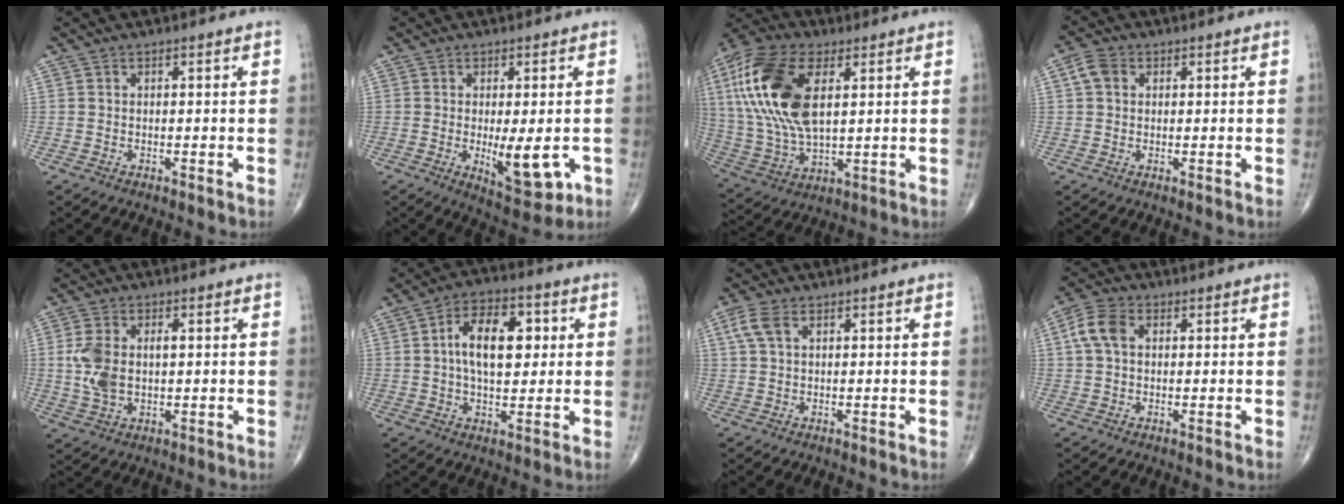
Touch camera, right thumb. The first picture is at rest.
{"total": 9.0, "force": [-1.7, 3.4, 8.2], "torque": [-0.108, -0.022, -0.016]}
{"total": 21.4, "force": [5.7, 10.8, 17.6], "torque": [-0.376, -0.006, 0.101]}
{"total": 3.4, "force": [1.0, 2.5, 2.1], "torque": [-0.047, 0.010, 0.018]}
{"total": 8.0, "force": [0.6, 4.8, 6.4], "torque": [-0.142, 0.008, 0.017]}
{"total": 12.2, "force": [2.0, 6.7, 10.0], "torque": [-0.145, 0.010, 0.027]}
{"total": 4.0, "force": [1.5, 2.2, 2.9], "torque": [-0.077, 0.015, 0.032]}
{"total": 6.0, "force": [1.2, 4.1, 4.2], "torque": [-0.092, 0.017, 0.017]}